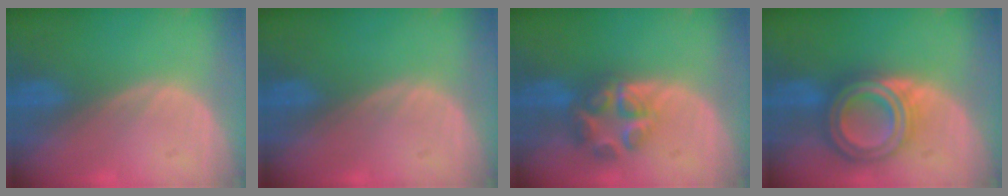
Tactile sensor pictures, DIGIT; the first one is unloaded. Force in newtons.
{"total": 0.0}
{"total": 7.0, "press": 5.9, "slide": 3.8}
{"total": 8.0, "press": 8.0, "slide": 0.5}